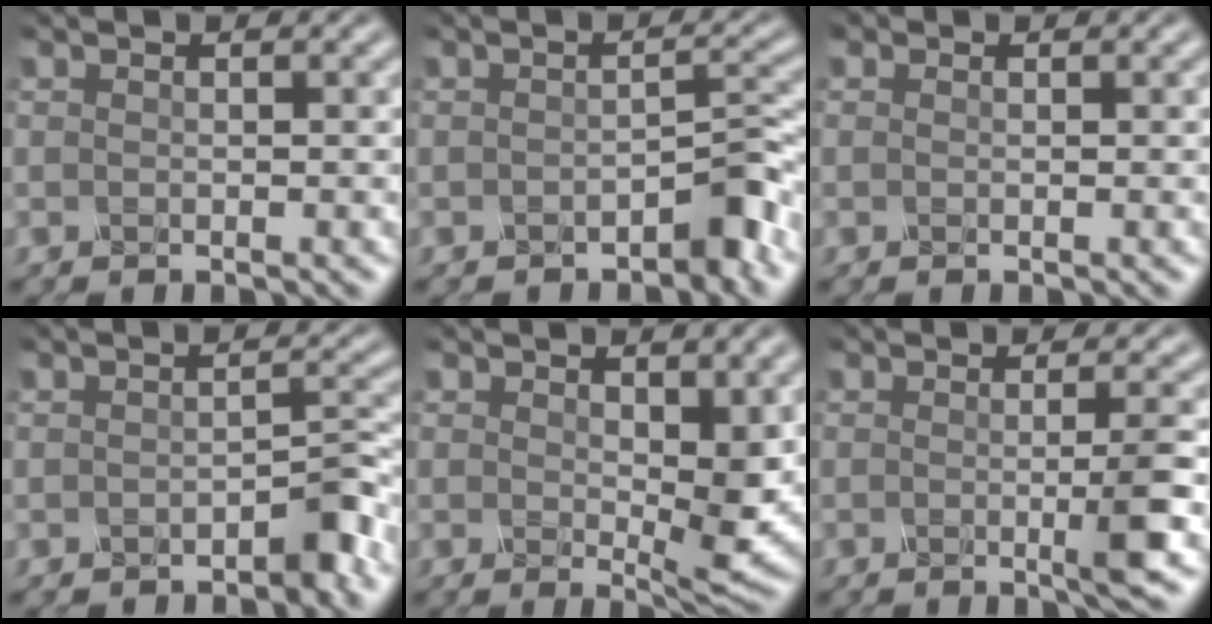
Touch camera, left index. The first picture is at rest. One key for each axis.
{"total": 2.5, "fx": -2.1, "fy": 0.2, "fz": 1.4, "tx": -0.028, "ty": 0.008, "tz": -0.031}
{"total": 0.6, "fx": 0.3, "fy": 0.4, "fz": 0.3, "tx": -0.009, "ty": 0.004, "tz": -0.006}
{"total": 2.2, "fx": -1.9, "fy": 0.1, "fz": 1.2, "tx": -0.026, "ty": 0.007, "tz": -0.026}
{"total": 4.8, "fx": 0.4, "fy": 1.7, "fz": 4.4, "tx": -0.085, "ty": -0.005, "tz": 0.015}
{"total": 3.3, "fx": -0.7, "fy": 0.4, "fz": 3.2, "tx": -0.055, "ty": -0.008, "tz": -0.009}